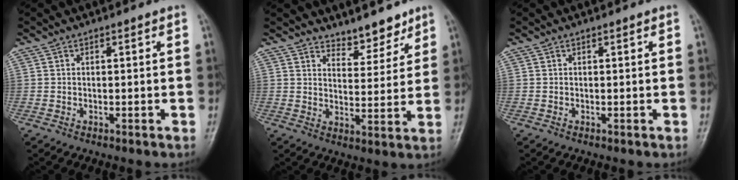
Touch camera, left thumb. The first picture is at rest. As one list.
[{"total": 6.5, "force": [5.6, 2.6, 2.1], "torque": [-0.003, -0.045, 0.092]}, {"total": 0.0}]